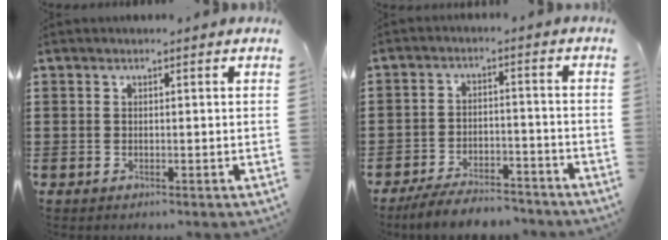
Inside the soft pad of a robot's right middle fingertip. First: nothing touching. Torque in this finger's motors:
{"motor_torque": [0.03, 0.16, -0.07, -0.21]}